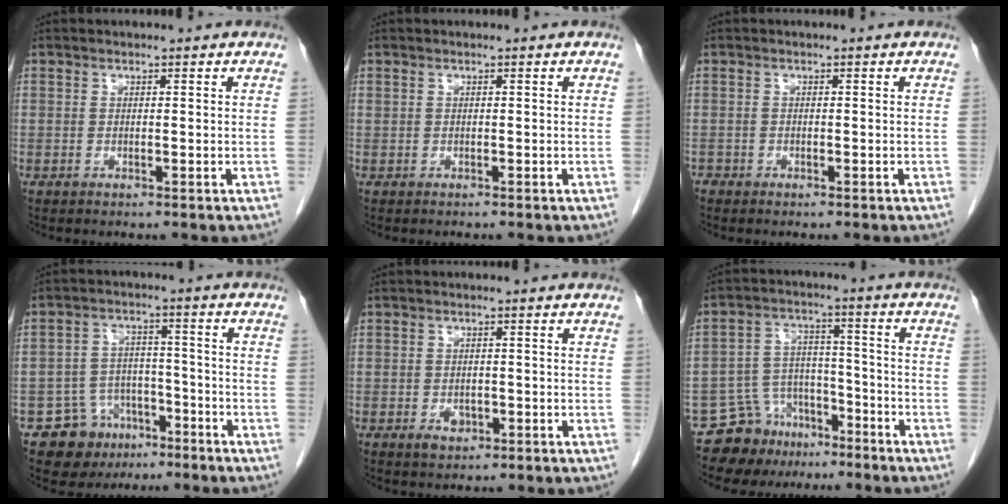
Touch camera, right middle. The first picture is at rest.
{"total": 0.0}
{"total": 0.7, "force": [-0.6, 0.4, 0.0], "torque": [-0.006, 0.001, -0.013]}
{"total": 7.9, "force": [-5.0, 5.9, 1.4], "torque": [-0.024, 0.016, -0.073]}
{"total": 2.2, "force": [-1.0, 1.5, 1.4], "torque": [-0.022, 0.002, -0.008]}
{"total": 8.6, "force": [-6.8, 5.3, 0.4], "torque": [-0.011, 0.040, -0.112]}